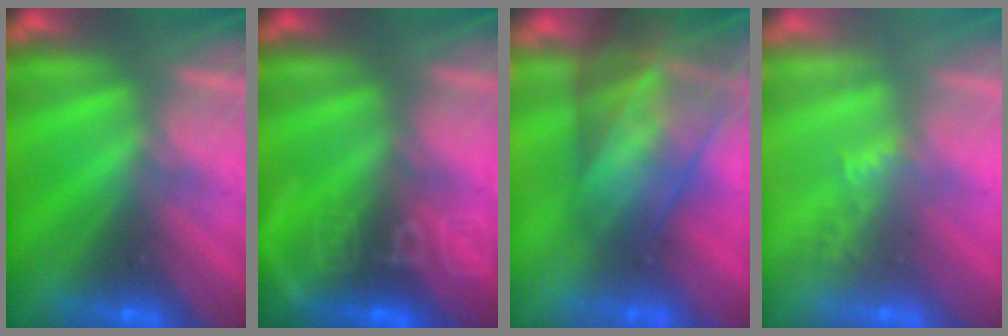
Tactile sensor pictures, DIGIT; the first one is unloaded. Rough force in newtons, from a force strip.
{"total": 7.6}
{"total": 7.7}
{"total": 2.3}